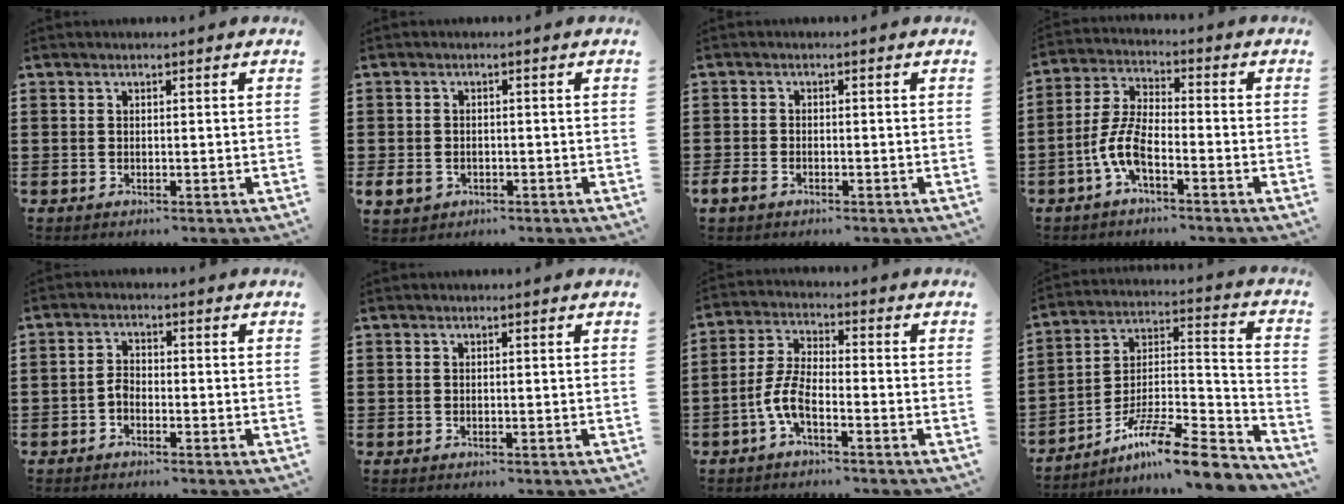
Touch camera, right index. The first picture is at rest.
{"total": 2.1, "force": [-0.9, 1.7, 0.9], "torque": [-0.027, -0.003, -0.020]}
{"total": 1.7, "force": [-1.2, 0.9, 0.8], "torque": [-0.024, -0.001, -0.026]}
{"total": 6.8, "force": [-3.2, 2.4, 5.6], "torque": [-0.142, -0.008, -0.068]}
{"total": 2.1, "force": [-1.2, 1.1, 1.4], "torque": [-0.031, 0.003, -0.024]}
{"total": 0.0}
{"total": 6.1, "force": [-2.9, 2.1, 4.9], "torque": [-0.124, -0.007, -0.062]}
{"total": 11.2, "force": [-8.9, 1.2, 6.8], "torque": [-0.109, 0.013, -0.170]}